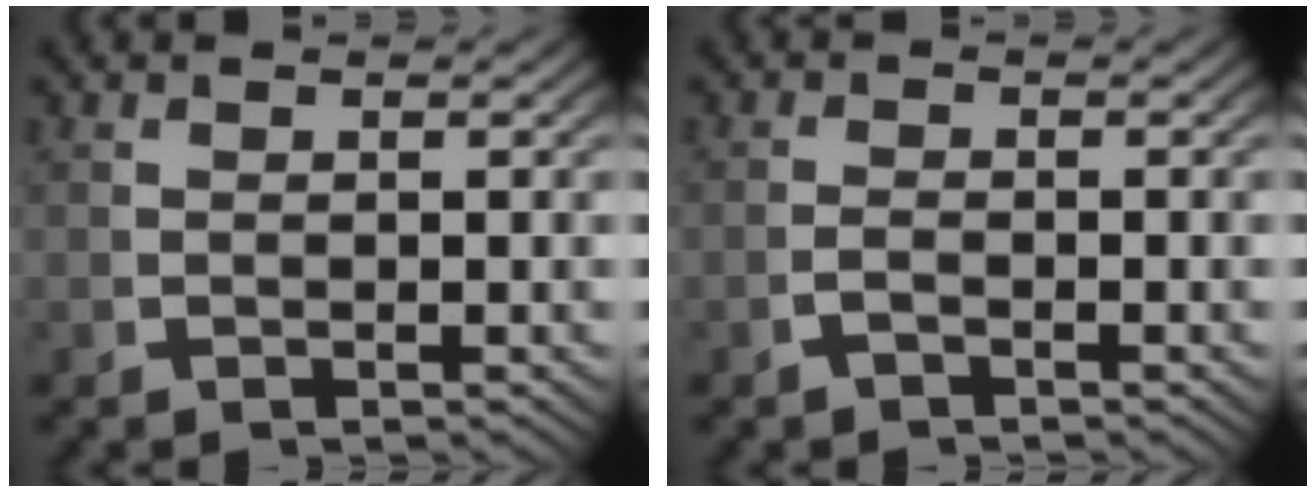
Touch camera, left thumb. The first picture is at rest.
{"total": 0.9, "force": [-0.9, 0.1, 0.3], "torque": [-0.007, -0.003, -0.016]}